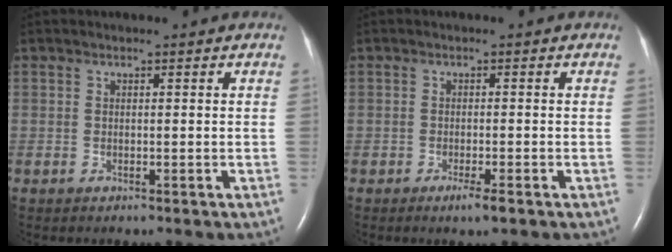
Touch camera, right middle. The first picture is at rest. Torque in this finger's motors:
{"motor_torque": [0.24, -0.15, 0.21, 0.05]}